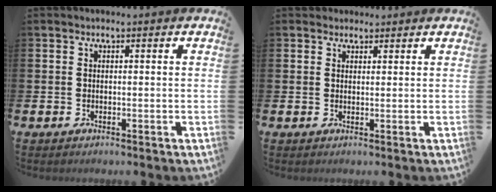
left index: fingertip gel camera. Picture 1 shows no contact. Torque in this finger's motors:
{"motor_torque": [0.99, -1.15, 0.30, 0.00]}